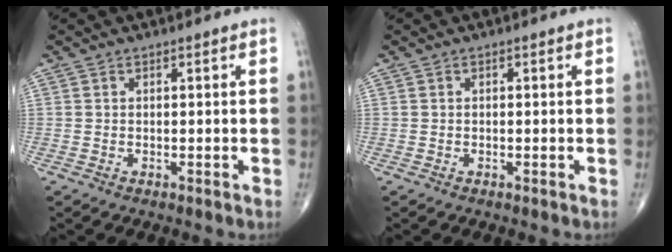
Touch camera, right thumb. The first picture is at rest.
{"total": 0.0}